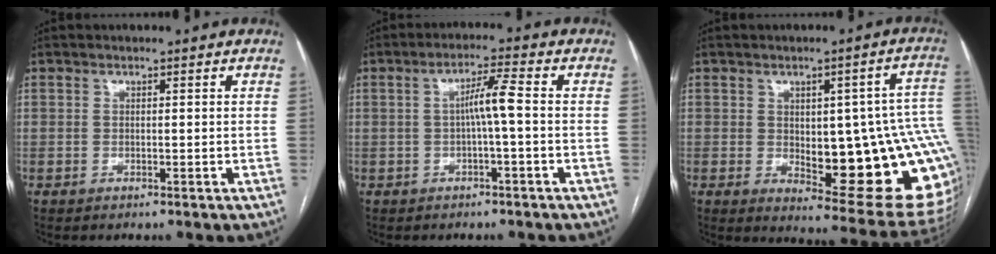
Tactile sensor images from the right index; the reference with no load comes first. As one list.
[{"total": 4.4, "force": [-0.3, -0.2, 4.3], "torque": [-0.077, 0.012, -0.003]}, {"total": 21.9, "force": [-2.0, 6.3, 20.9], "torque": [-0.177, 0.011, -0.002]}]